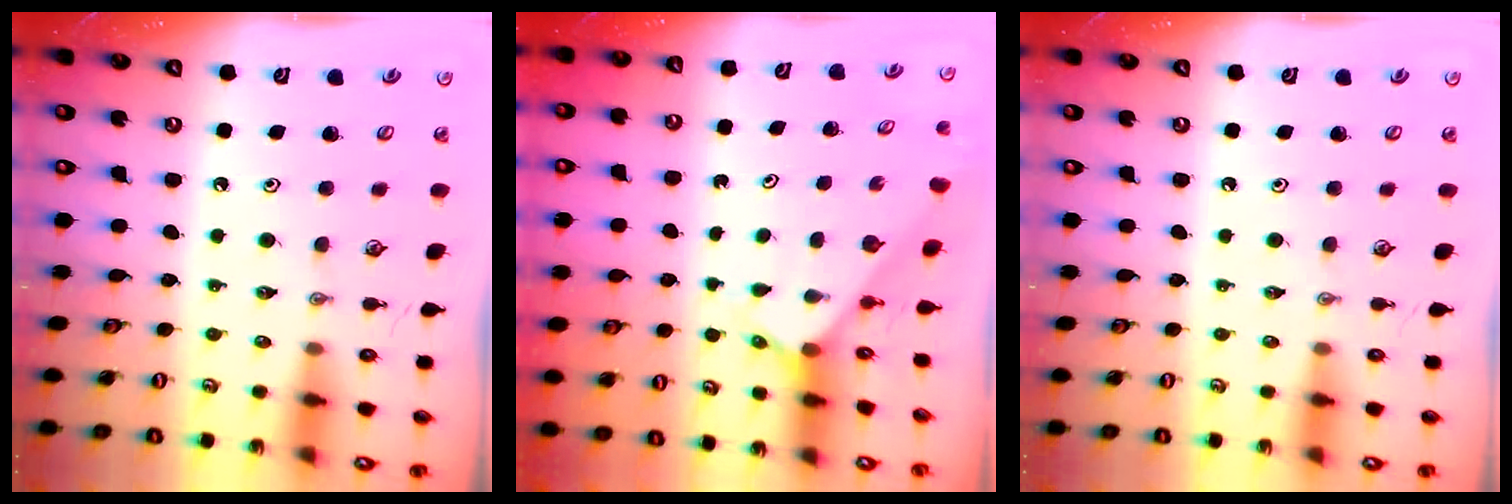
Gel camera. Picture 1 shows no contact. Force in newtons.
{"total": 1.9, "press": 1.9, "slide": 0.1}
{"total": 0.0}